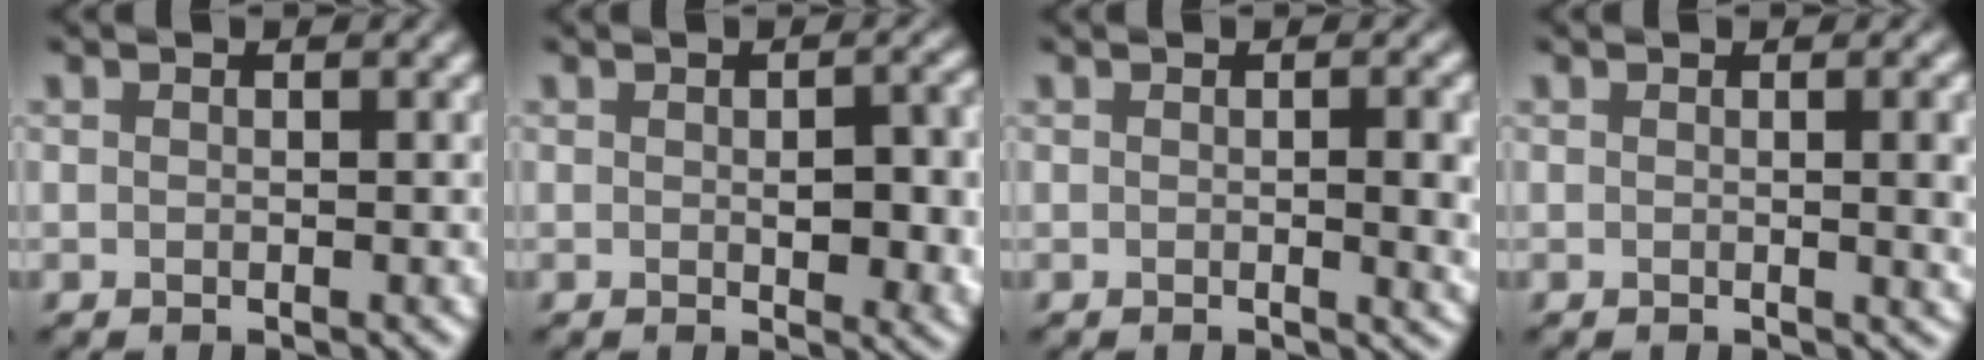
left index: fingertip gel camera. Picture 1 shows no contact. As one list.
[{"total": 5.1, "force": [-0.1, 2.2, 4.6], "torque": [-0.059, -0.008, 0.004]}, {"total": 3.4, "force": [0.0, 0.9, 3.3], "torque": [-0.039, -0.001, 0.000]}, {"total": 3.8, "force": [0.2, 1.3, 3.6], "torque": [-0.033, 0.003, 0.002]}]